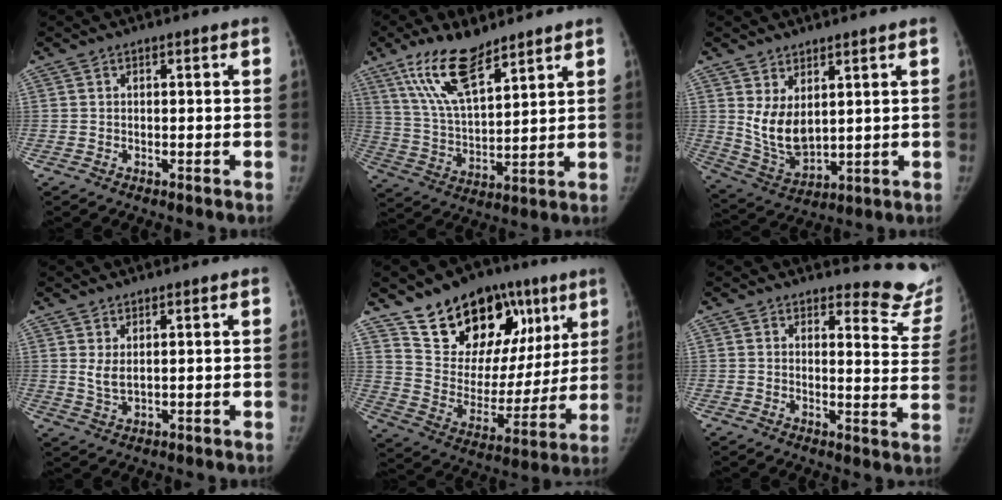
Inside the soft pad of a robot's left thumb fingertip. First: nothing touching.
{"total": 14.4, "force": [9.7, 5.0, 9.3], "torque": [-0.155, -0.044, 0.193]}
{"total": 8.8, "force": [2.9, 5.1, 6.6], "torque": [-0.110, -0.030, 0.076]}
{"total": 3.1, "force": [1.2, 1.5, 2.4], "torque": [-0.045, -0.014, 0.031]}
{"total": 23.8, "force": [14.3, 14.4, 12.3], "torque": [-0.126, -0.036, 0.237]}
{"total": 12.1, "force": [11.7, 3.0, 1.0], "torque": [0.035, -0.132, 0.100]}